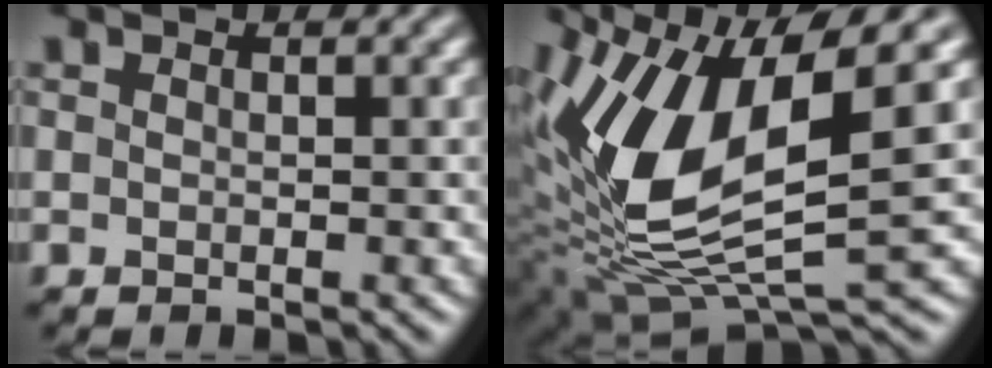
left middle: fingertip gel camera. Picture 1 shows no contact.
{"total": 11.3, "force": [1.8, 5.0, 9.9], "torque": [-0.209, -0.006, 0.038]}